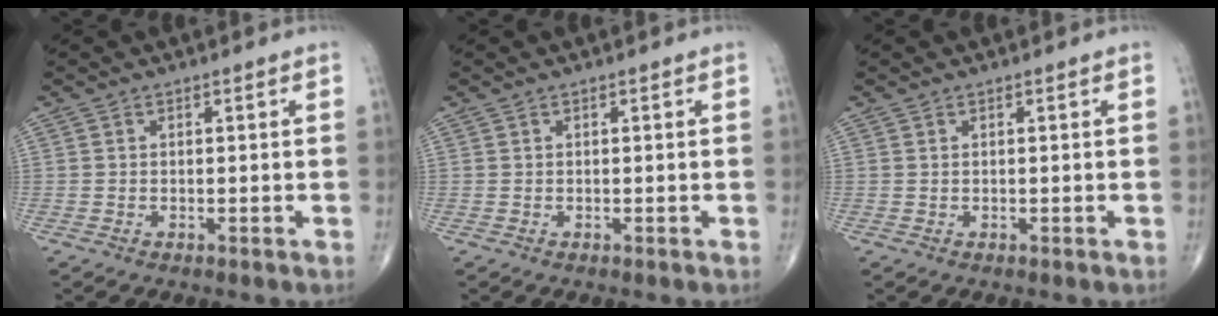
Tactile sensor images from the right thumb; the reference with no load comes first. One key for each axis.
{"total": 0.0}
{"total": 0.0}